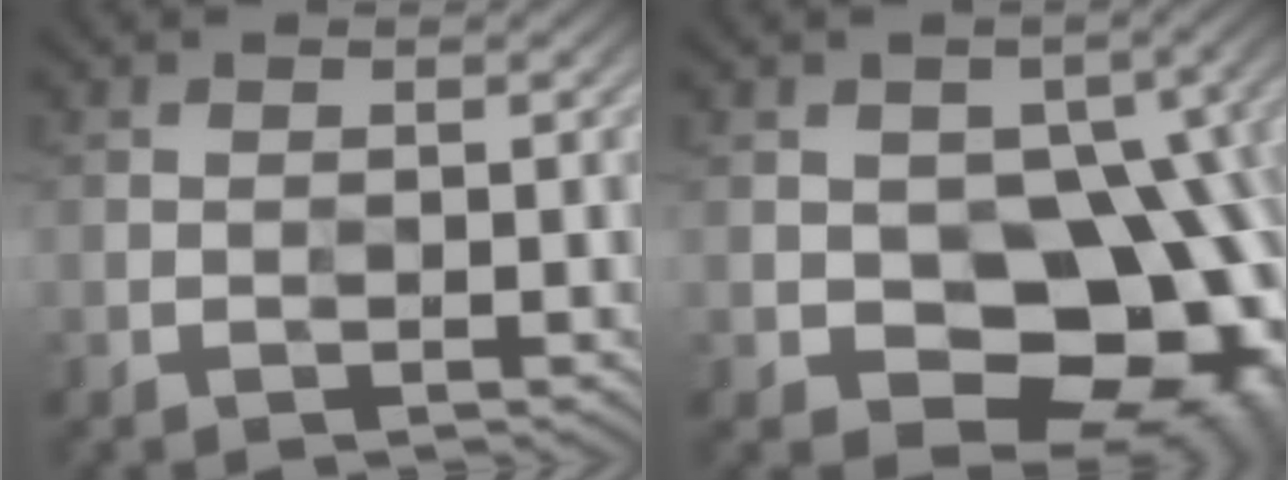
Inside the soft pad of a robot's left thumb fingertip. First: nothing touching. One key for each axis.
{"total": 16.5, "fx": -3.6, "fy": 12.2, "fz": 10.6, "tx": -0.096, "ty": 0.005, "tz": -0.056}